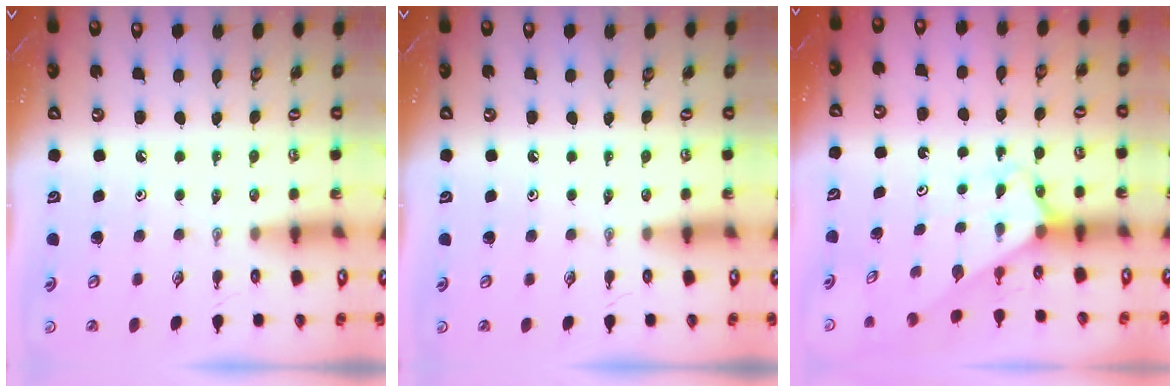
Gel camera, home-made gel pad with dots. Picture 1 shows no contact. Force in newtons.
{"total": 0.0}
{"total": 2.6, "press": 2.6, "slide": 0.2}